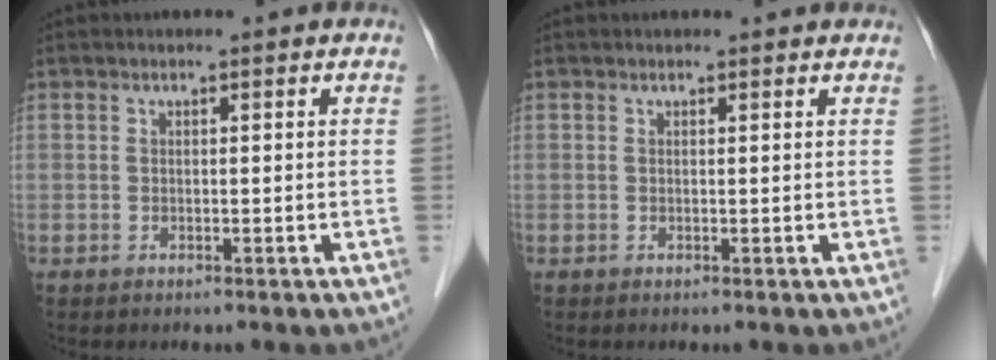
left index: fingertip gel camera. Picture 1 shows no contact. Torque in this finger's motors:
{"motor_torque": [0.27, -0.13, 0.00, 0.01]}